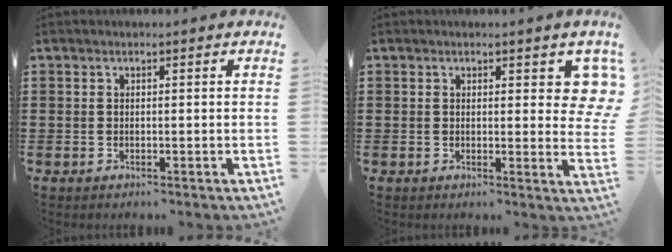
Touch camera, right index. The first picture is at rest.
{"total": 3.0, "force": [1.8, 1.4, 2.0], "torque": [-0.013, -0.003, 0.025]}